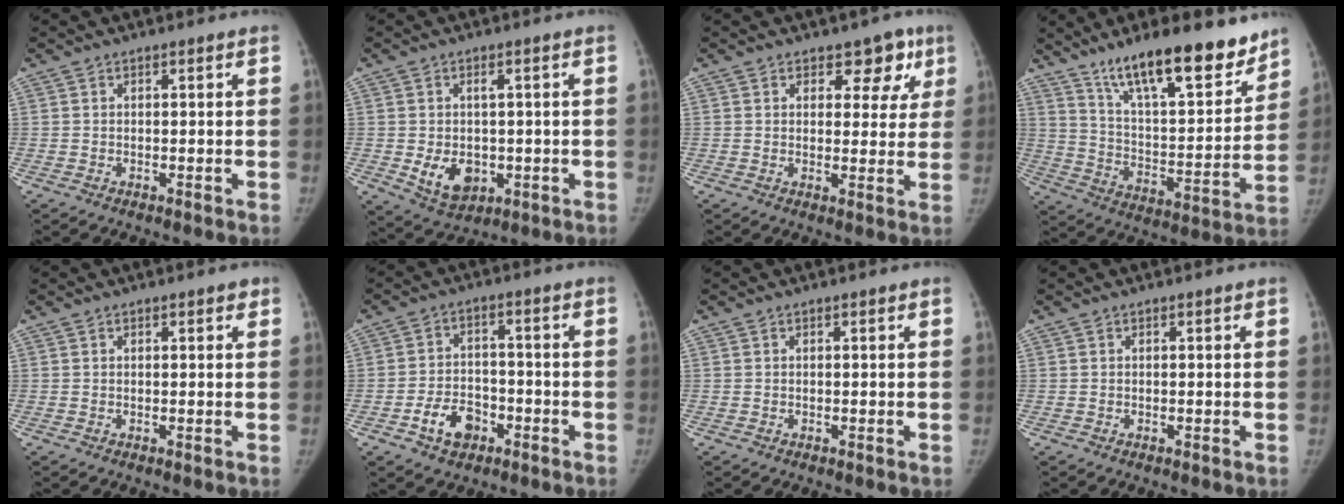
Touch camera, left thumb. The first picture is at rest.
{"total": 7.6, "force": [-1.2, 5.5, 5.1], "torque": [-0.065, -0.001, -0.004]}
{"total": 6.5, "force": [3.6, 4.3, 3.4], "torque": [0.004, -0.012, 0.042]}
{"total": 21.8, "force": [15.6, 6.3, 13.9], "torque": [-0.181, -0.080, 0.261]}
{"total": 1.0, "force": [0.6, 0.4, 0.8], "torque": [-0.007, 0.002, 0.005]}
{"total": 7.4, "force": [-3.7, 5.1, 3.9], "torque": [-0.050, 0.027, -0.060]}
{"total": 0.0}
{"total": 0.0}